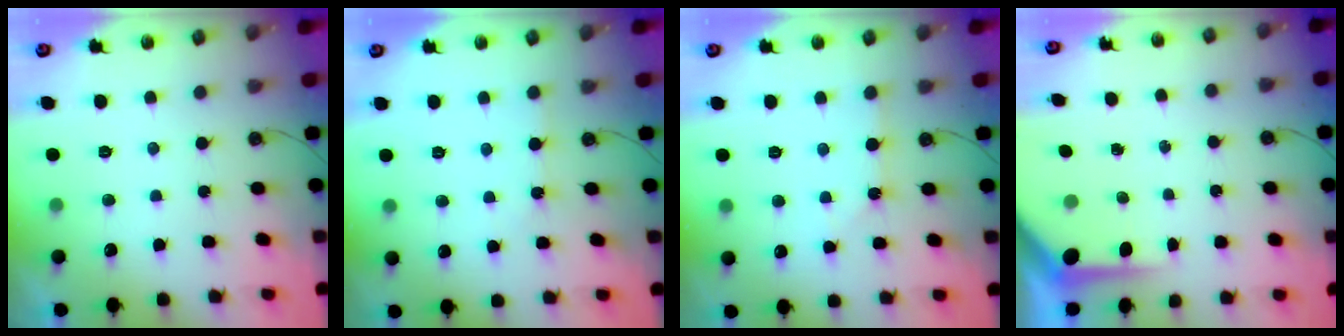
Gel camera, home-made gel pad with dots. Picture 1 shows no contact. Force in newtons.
{"total": 2.1, "press": 2.0, "slide": 0.3}
{"total": 0.7, "press": 0.7, "slide": 0.1}
{"total": 5.5, "press": 5.5, "slide": 0.5}